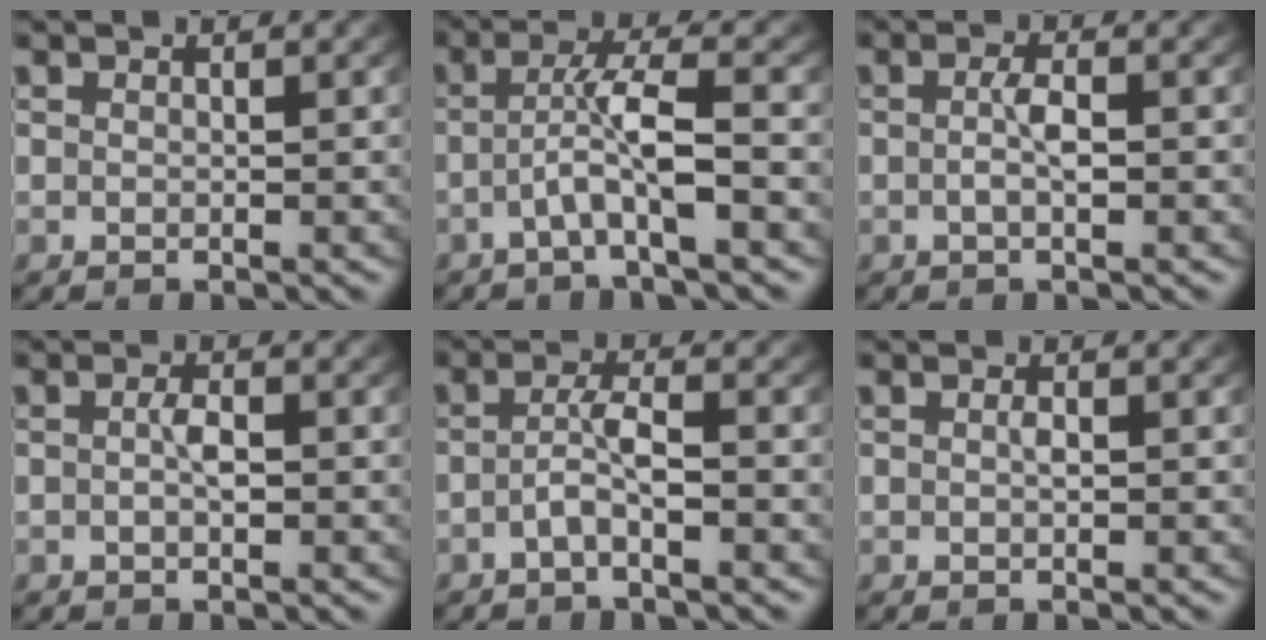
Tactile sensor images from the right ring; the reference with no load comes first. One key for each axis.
{"total": 3.8, "fx": -1.6, "fy": 0.1, "fz": 3.4, "tx": -0.070, "ty": -0.005, "tz": -0.023}
{"total": 2.2, "fx": -0.5, "fy": 0.4, "fz": 2.1, "tx": -0.046, "ty": -0.009, "tz": -0.005}
{"total": 1.5, "fx": -0.5, "fy": 0.4, "fz": 1.4, "tx": -0.033, "ty": -0.010, "tz": -0.005}
{"total": 2.6, "fx": -1.5, "fy": 0.2, "fz": 2.1, "tx": -0.041, "ty": -0.005, "tz": -0.023}
{"total": 0.5, "fx": -0.1, "fy": 0.2, "fz": 0.5, "tx": -0.015, "ty": -0.008, "tz": 0.001}